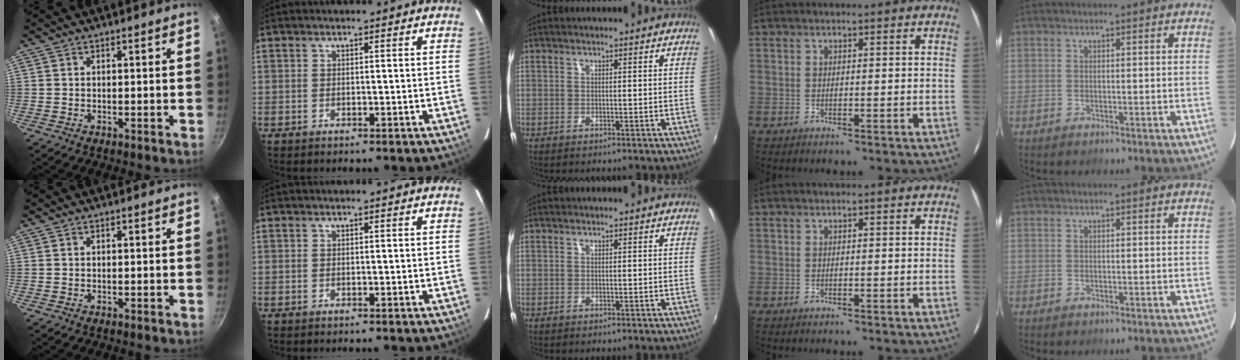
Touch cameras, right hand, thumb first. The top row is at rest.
{}